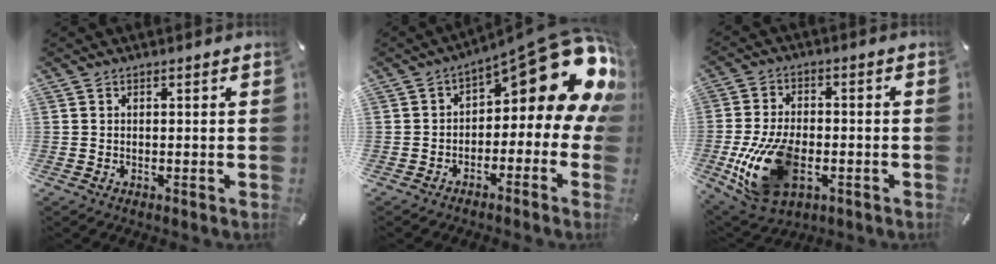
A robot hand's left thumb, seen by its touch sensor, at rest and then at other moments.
{"total": 15.2, "force": [7.2, 6.4, 11.7], "torque": [-0.145, -0.060, 0.113]}
{"total": 16.1, "force": [-4.2, 10.0, 11.9], "torque": [-0.251, -0.002, -0.072]}